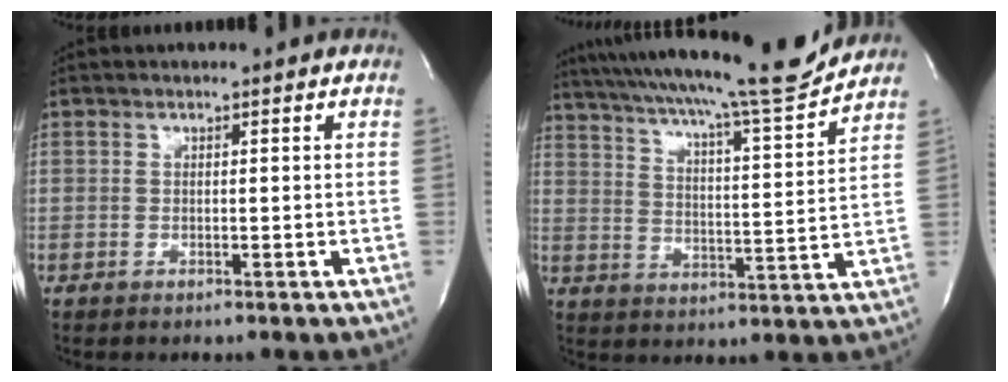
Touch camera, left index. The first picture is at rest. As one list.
[{"total": 19.5, "force": [17.4, -0.4, 8.9], "torque": [-0.155, -0.031, 0.252]}]